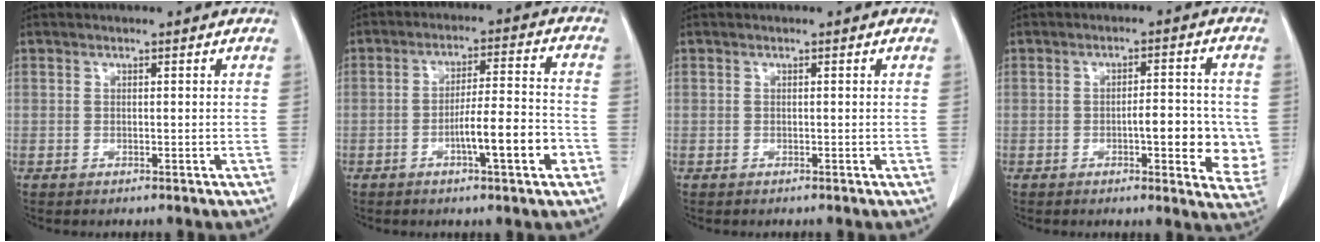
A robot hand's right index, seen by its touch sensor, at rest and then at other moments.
{"total": 7.0, "force": [-2.7, 0.3, 6.4], "torque": [-0.101, 0.007, -0.039]}
{"total": 0.0}
{"total": 9.1, "force": [-1.4, 2.4, 8.6], "torque": [-0.101, -0.004, -0.016]}